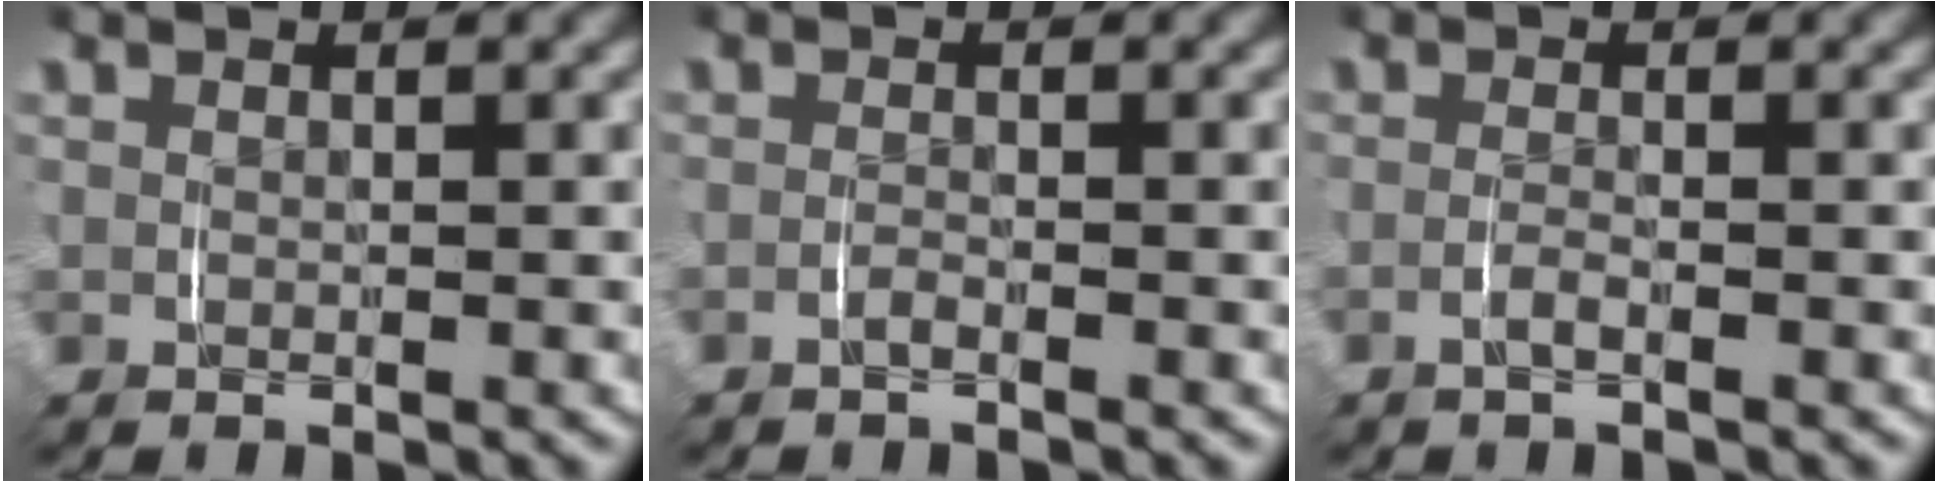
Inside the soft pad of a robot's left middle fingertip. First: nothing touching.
{"total": 1.0, "force": [-1.0, -0.2, 0.2], "torque": [-0.007, -0.002, -0.019]}
{"total": 1.2, "force": [-0.9, -0.3, 0.7], "torque": [-0.016, -0.005, -0.017]}